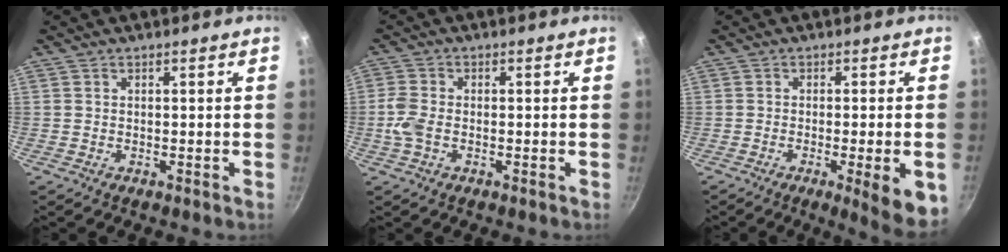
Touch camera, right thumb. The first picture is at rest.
{"total": 4.4, "force": [-1.0, 2.8, 3.3], "torque": [-0.077, 0.006, -0.026]}
{"total": 8.9, "force": [-2.9, 1.4, 8.3], "torque": [-0.101, 0.002, -0.035]}